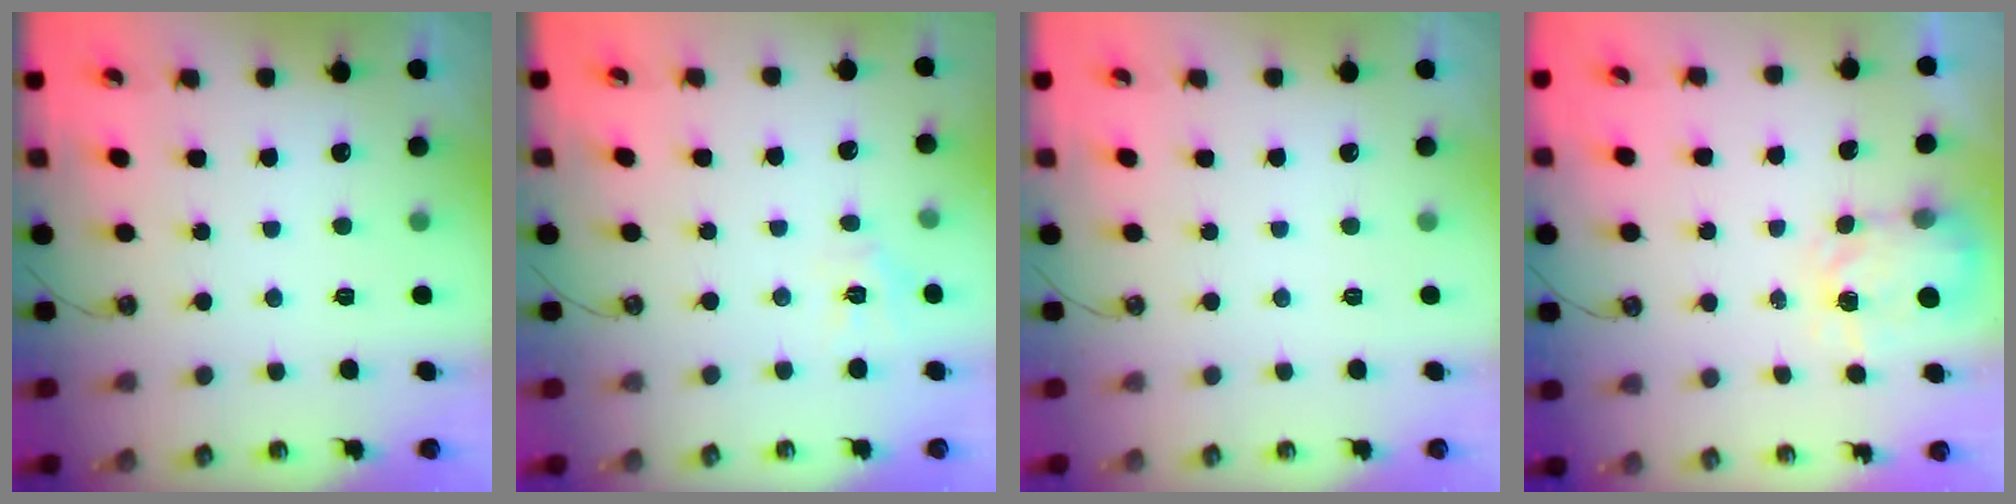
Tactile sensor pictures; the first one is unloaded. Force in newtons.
{"total": 5.1, "press": 5.1, "slide": 0.2}
{"total": 0.0}
{"total": 3.6, "press": 3.6, "slide": 0.4}